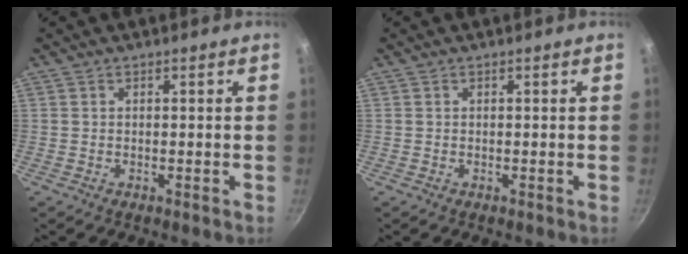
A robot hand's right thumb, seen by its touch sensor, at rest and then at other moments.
{"total": 0.0}